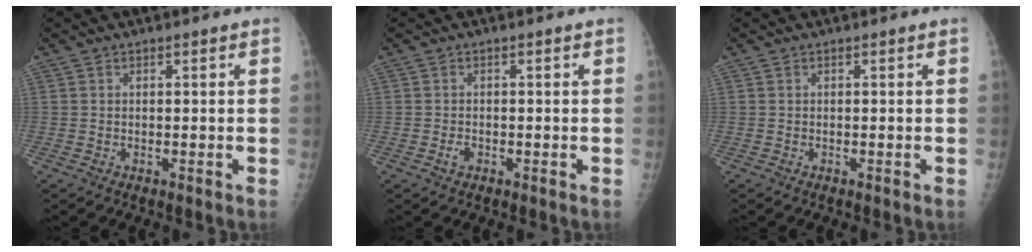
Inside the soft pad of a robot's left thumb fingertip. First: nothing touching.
{"total": 1.2, "force": [-0.6, 0.8, 0.5], "torque": [-0.008, 0.001, -0.012]}
{"total": 0.0}